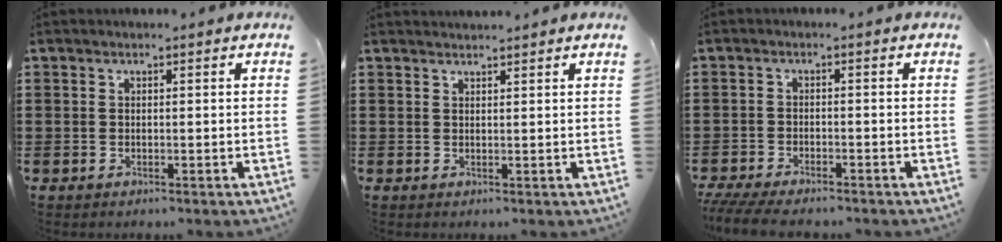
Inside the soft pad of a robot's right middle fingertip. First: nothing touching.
{"total": 1.1, "force": [1.1, 0.0, 0.0], "torque": [-0.003, -0.001, 0.022]}
{"total": 3.5, "force": [-3.3, 0.3, 1.0], "torque": [-0.032, -0.007, -0.072]}